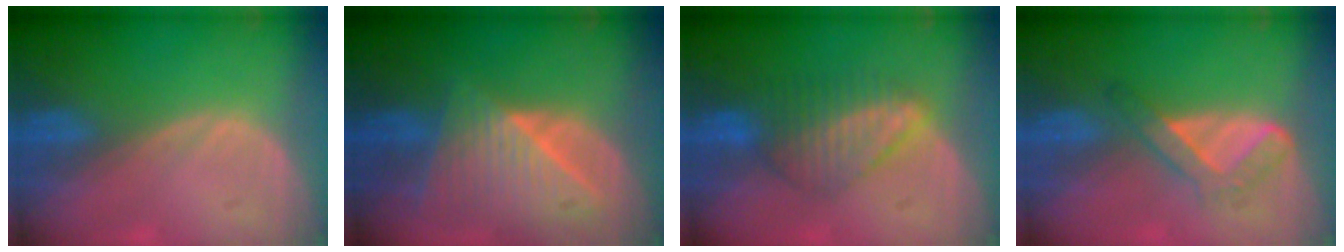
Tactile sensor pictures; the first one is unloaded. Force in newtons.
{"total": 9.0, "press": 8.1, "slide": 4.1}
{"total": 6.4, "press": 6.3, "slide": 0.5}
{"total": 4.8, "press": 4.3, "slide": 2.1}